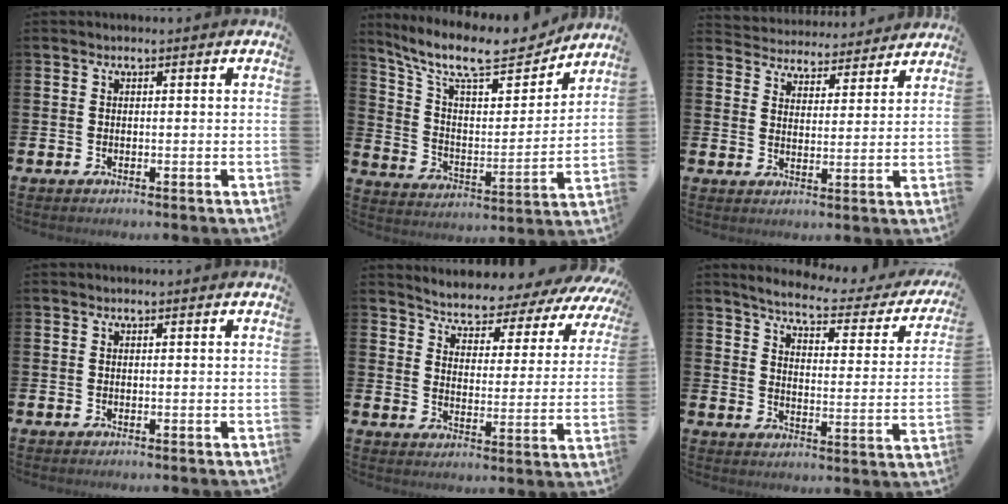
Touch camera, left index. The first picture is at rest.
{"total": 12.1, "force": [10.6, 3.1, 5.0], "torque": [-0.132, -0.068, 0.182]}
{"total": 4.6, "force": [4.5, 1.1, -0.5], "torque": [-0.006, -0.042, 0.076]}
{"total": 0.0}
{"total": 4.2, "force": [4.0, 1.2, 0.3], "torque": [-0.023, -0.044, 0.059]}
{"total": 5.1, "force": [4.6, 0.9, 2.1], "torque": [-0.056, -0.036, 0.069]}